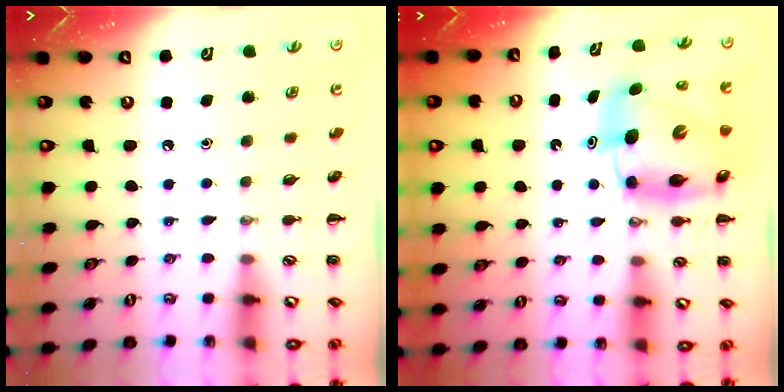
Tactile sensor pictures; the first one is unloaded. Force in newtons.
{"total": 10.6, "press": 10.2, "slide": 3.0}